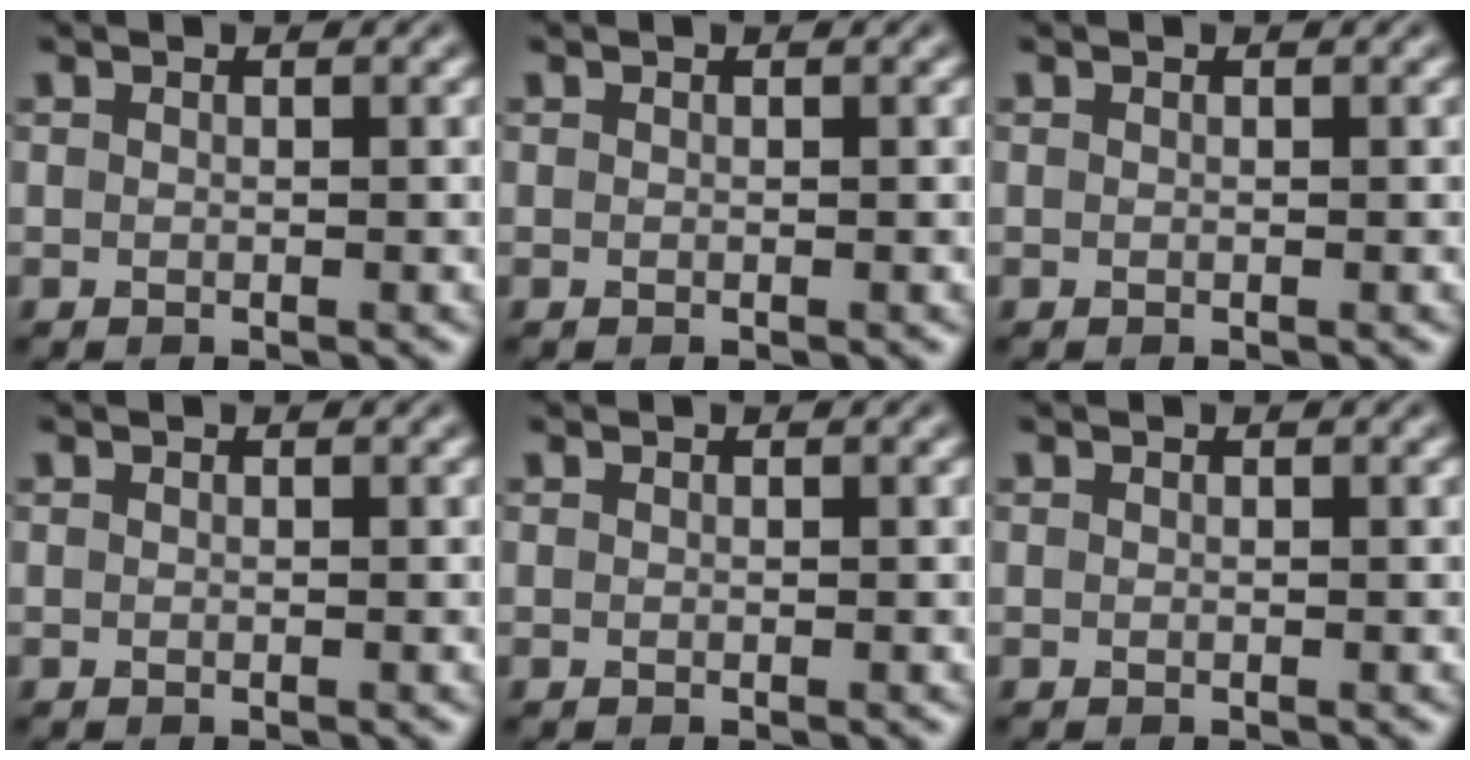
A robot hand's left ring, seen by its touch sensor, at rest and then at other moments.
{"total": 0.0}
{"total": 0.0}
{"total": 0.0}
{"total": 0.0}
{"total": 0.0}